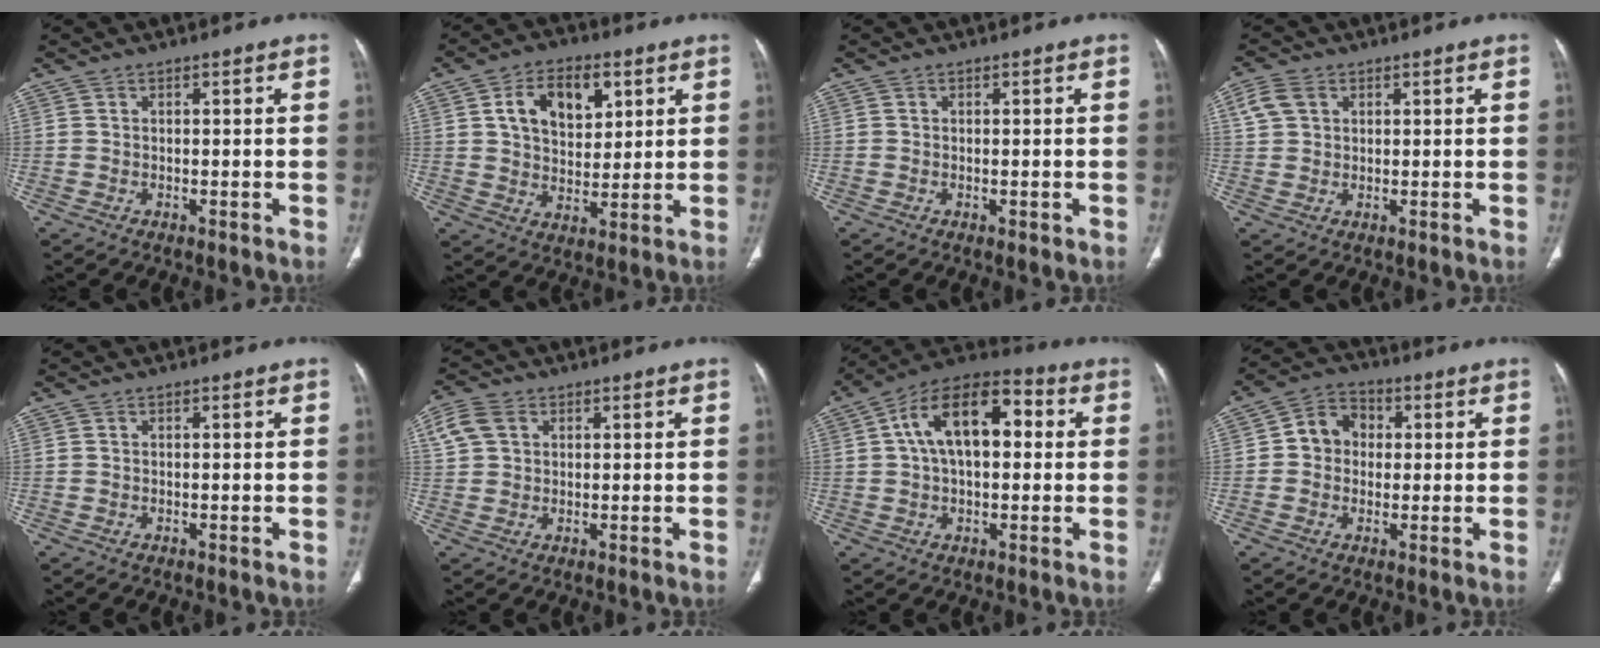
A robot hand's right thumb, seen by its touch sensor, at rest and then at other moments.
{"total": 11.8, "force": [4.4, 7.6, 8.0], "torque": [-0.094, -0.009, 0.076]}
{"total": 1.0, "force": [-0.3, 0.4, 0.9], "torque": [-0.012, -0.003, -0.002]}
{"total": 4.6, "force": [1.8, 3.4, 2.4], "torque": [-0.047, 0.005, 0.039]}
{"total": 0.0}
{"total": 5.5, "force": [2.0, 4.2, 3.0], "torque": [-0.058, 0.008, 0.039]}
{"total": 15.8, "force": [3.0, 8.8, 12.8], "torque": [-0.198, 0.033, 0.040]}
{"total": 7.1, "force": [0.7, 6.1, 3.5], "torque": [-0.033, 0.014, 0.001]}